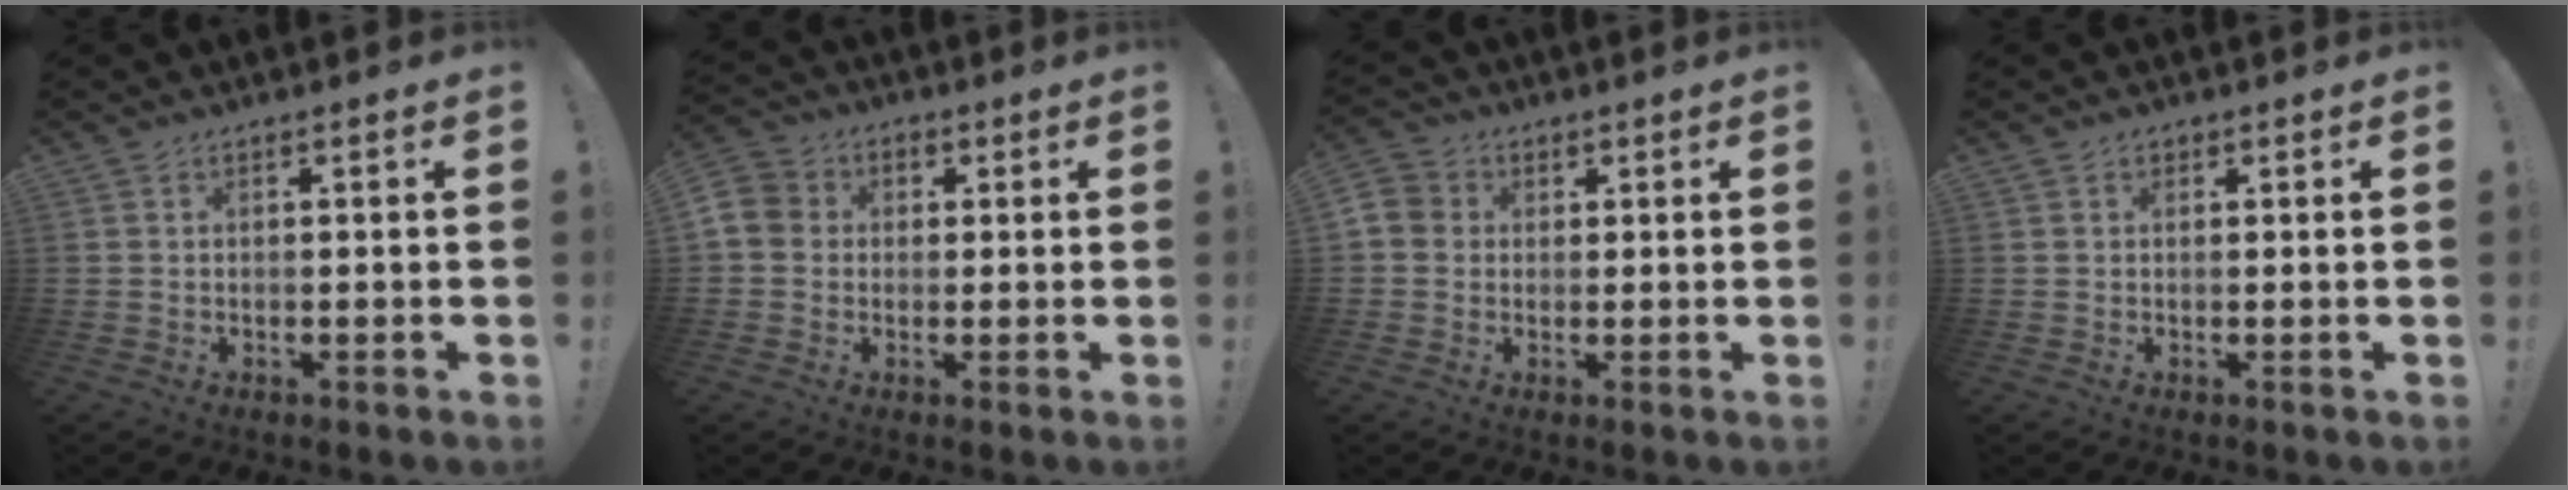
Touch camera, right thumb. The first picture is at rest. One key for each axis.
{"total": 6.9, "fx": -0.3, "fy": 6.3, "fz": 2.8, "tx": -0.052, "ty": 0.022, "tz": -0.001}
{"total": 5.1, "fx": 0.6, "fy": 4.7, "fz": 1.8, "tx": -0.041, "ty": 0.008, "tz": 0.012}
{"total": 0.9, "fx": 0.3, "fy": 0.8, "fz": 0.2, "tx": -0.003, "ty": 0.001, "tz": 0.005}